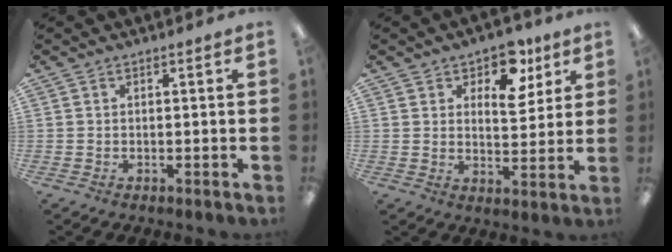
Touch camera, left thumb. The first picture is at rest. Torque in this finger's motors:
{"motor_torque": [-0.05, 0.39, -0.24, 0.15, 0.02]}